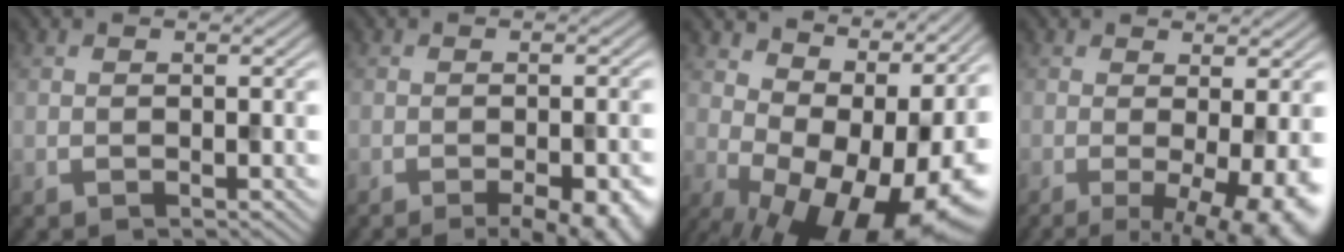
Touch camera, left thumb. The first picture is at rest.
{"total": 6.3, "force": [-3.3, 1.8, 5.1], "torque": [-0.059, 0.002, -0.035]}
{"total": 14.7, "force": [1.8, 8.1, 12.1], "torque": [-0.144, 0.005, 0.052]}
{"total": 8.3, "force": [-1.8, 1.9, 7.9], "torque": [-0.109, -0.010, -0.018]}